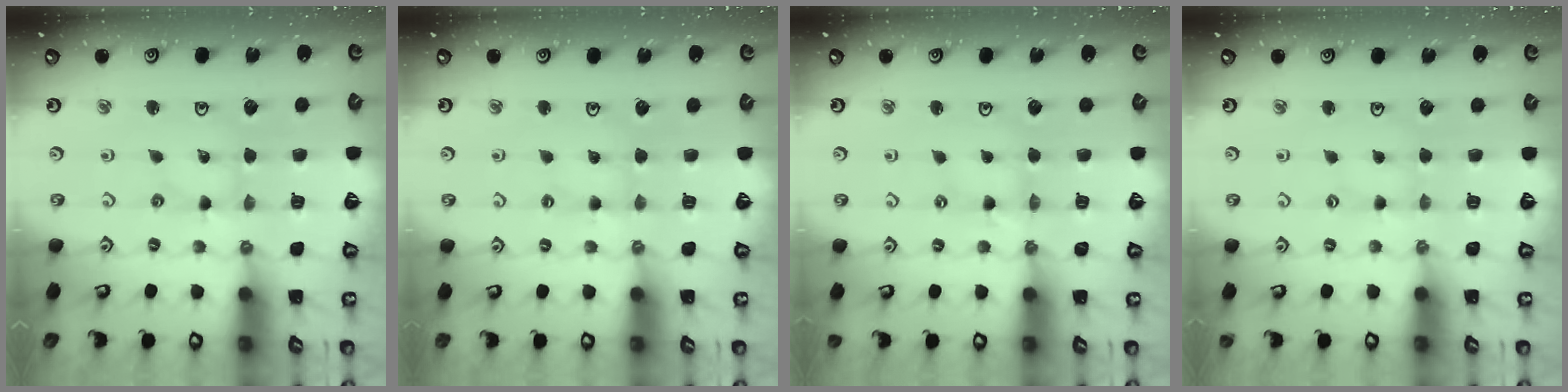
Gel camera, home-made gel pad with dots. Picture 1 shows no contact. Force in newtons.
{"total": 1.7, "press": 1.7, "slide": 0.3}
{"total": 0.0}
{"total": 0.0}